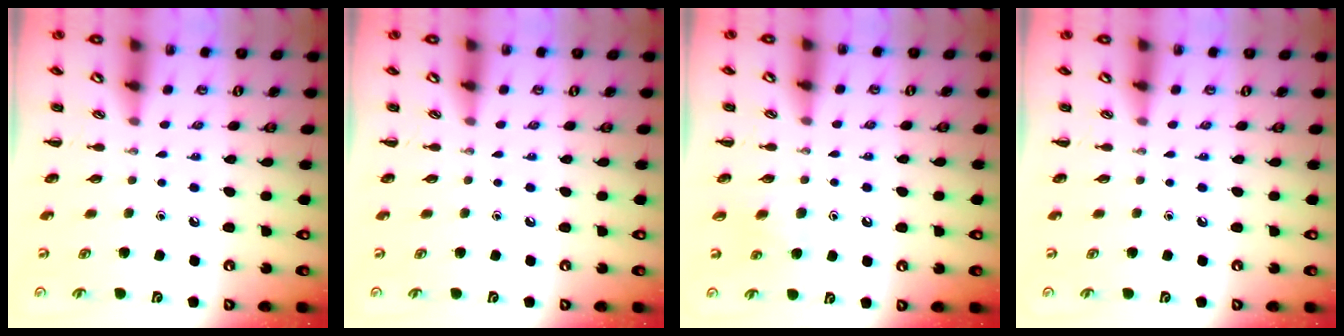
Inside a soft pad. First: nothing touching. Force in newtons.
{"total": 0.0}
{"total": 4.2, "press": 4.0, "slide": 1.4}
{"total": 0.0}